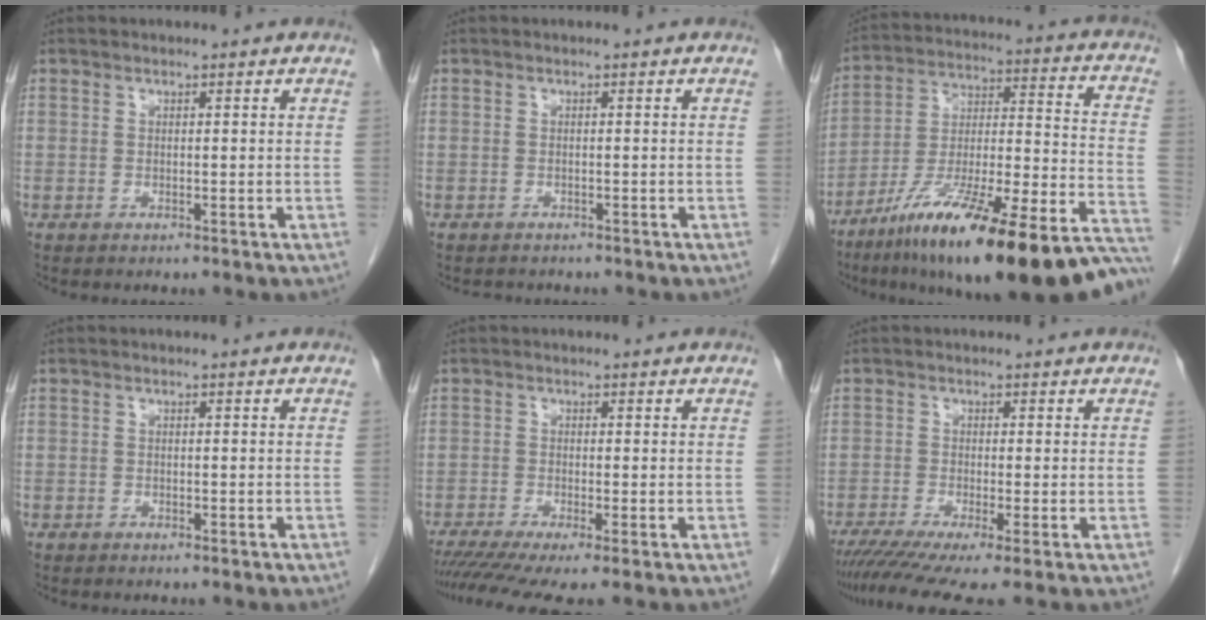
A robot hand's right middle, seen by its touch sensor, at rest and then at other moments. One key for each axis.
{"total": 1.9, "fx": -1.7, "fy": 0.8, "fz": 0.3, "tx": -0.013, "ty": -0.003, "tz": -0.022}
{"total": 30.8, "fx": -22.5, "fy": 3.9, "fz": 20.6, "tx": -0.244, "ty": -0.007, "tz": -0.351}
{"total": 0.6, "fx": -0.5, "fy": 0.3, "fz": 0.1, "tx": -0.007, "ty": 0.002, "tz": -0.011}
{"total": 7.4, "fx": -5.3, "fy": 0.5, "fz": 5.1, "tx": -0.085, "ty": -0.013, "tz": -0.091}
{"total": 8.2, "fx": -5.7, "fy": 0.5, "fz": 5.9, "tx": -0.095, "ty": -0.014, "tz": -0.096}